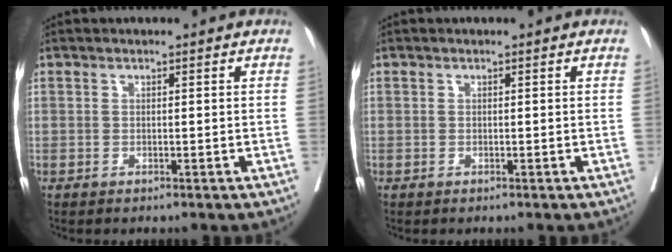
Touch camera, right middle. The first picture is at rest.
{"total": 0.0}